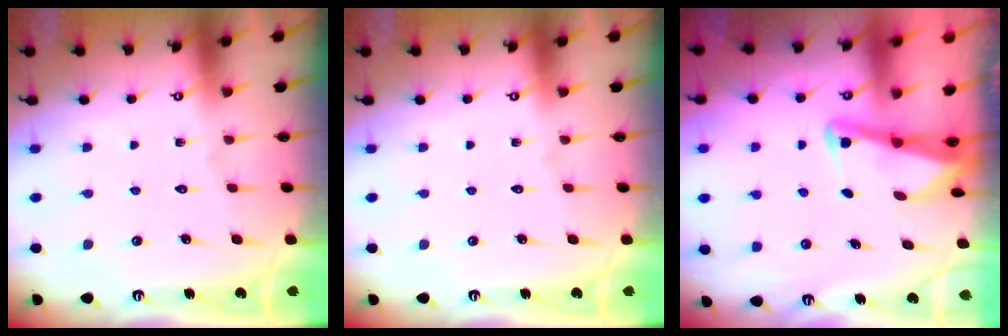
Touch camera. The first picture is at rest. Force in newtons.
{"total": 0.0}
{"total": 2.8, "press": 2.8, "slide": 0.4}